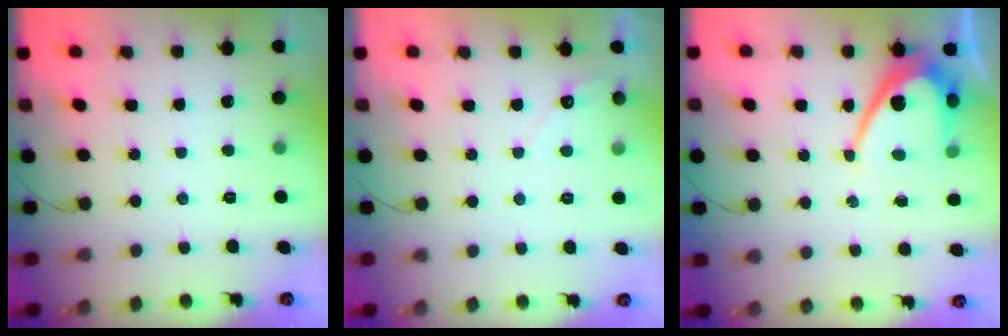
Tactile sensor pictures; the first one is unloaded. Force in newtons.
{"total": 2.9, "press": 2.9, "slide": 0.1}
{"total": 10.3, "press": 10.2, "slide": 0.9}